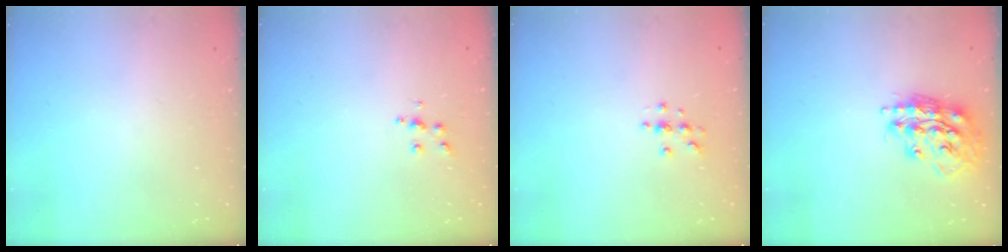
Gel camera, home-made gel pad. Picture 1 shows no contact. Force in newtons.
{"total": 6.2, "press": 6.2, "slide": 0.5}
{"total": 3.9, "press": 3.8, "slide": 0.4}
{"total": 16.2, "press": 16.2, "slide": 1.5}